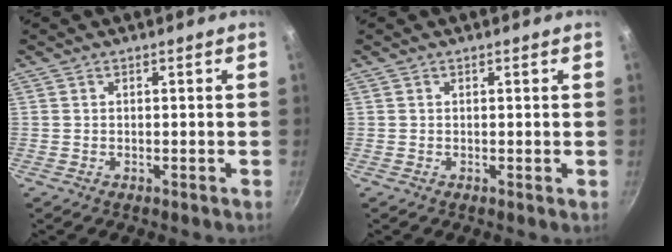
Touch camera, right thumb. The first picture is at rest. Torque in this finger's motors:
{"motor_torque": [0.23, 0.07, -0.11, -0.20, 0.03]}